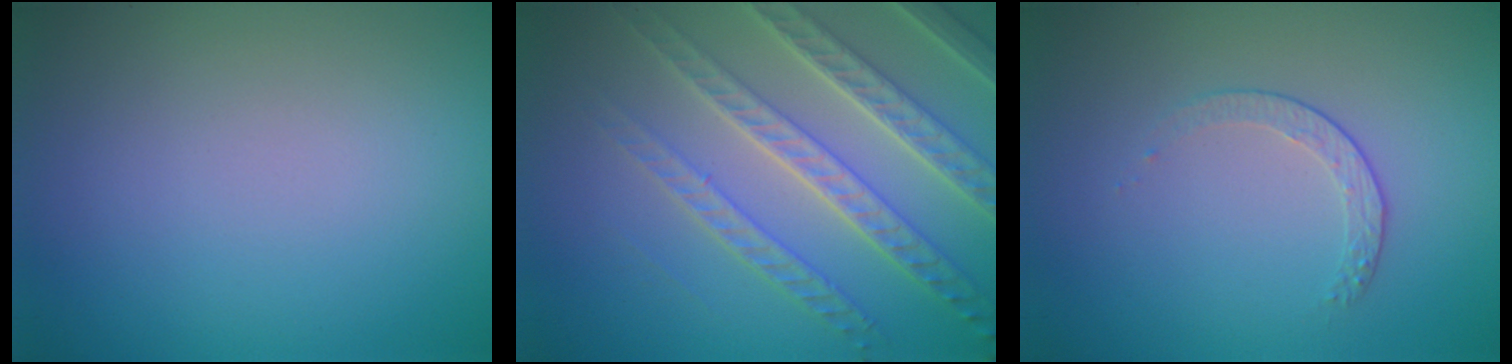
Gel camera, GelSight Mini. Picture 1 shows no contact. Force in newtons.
{"total": 6.4, "press": 5.2, "slide": 3.9}
{"total": 1.5, "press": 0.9, "slide": 1.2}